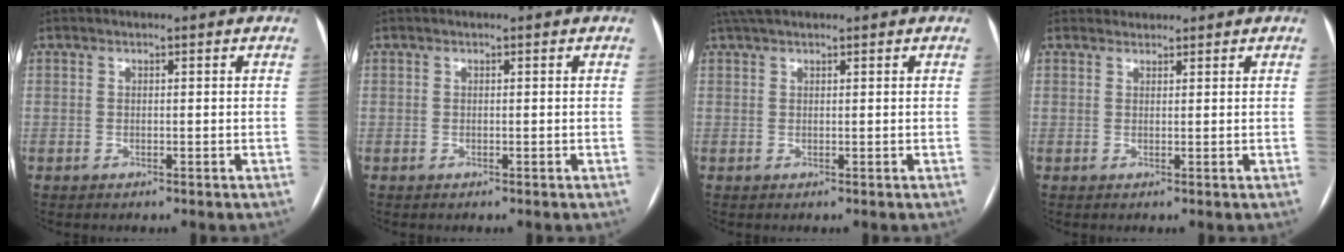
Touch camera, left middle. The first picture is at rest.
{"total": 0.0}
{"total": 3.7, "force": [3.0, 0.9, 1.9], "torque": [-0.037, 0.029, 0.058]}
{"total": 1.7, "force": [1.6, 0.4, -0.5], "torque": [0.002, 0.015, 0.029]}